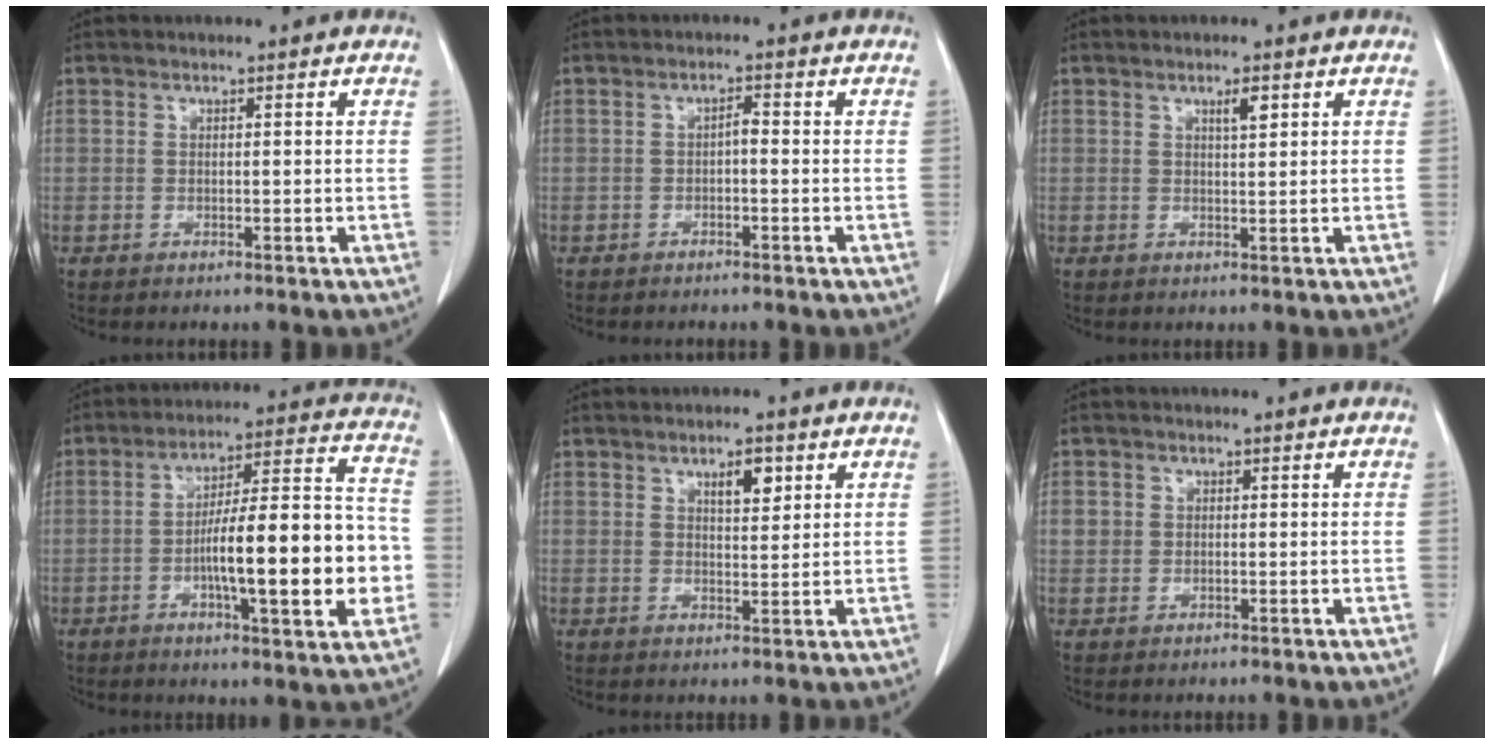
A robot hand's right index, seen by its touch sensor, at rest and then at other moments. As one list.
[{"total": 1.5, "force": [-0.4, 0.4, 1.4], "torque": [-0.023, 0.004, -0.009]}, {"total": 1.9, "force": [0.9, 0.3, 1.7], "torque": [-0.031, -0.001, 0.016]}, {"total": 18.7, "force": [-3.7, 3.1, 18.1], "torque": [-0.270, 0.022, -0.051]}, {"total": 3.6, "force": [1.8, 1.2, 2.9], "torque": [-0.048, -0.001, 0.030]}, {"total": 2.1, "force": [0.1, 1.9, 0.7], "torque": [-0.013, 0.012, 0.008]}]